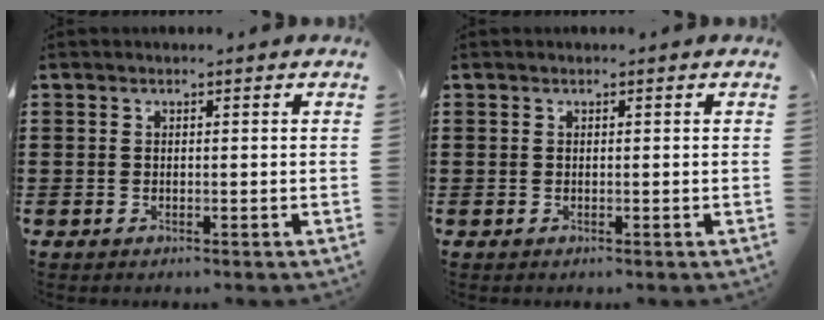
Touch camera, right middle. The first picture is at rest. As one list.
[{"total": 0.0}]